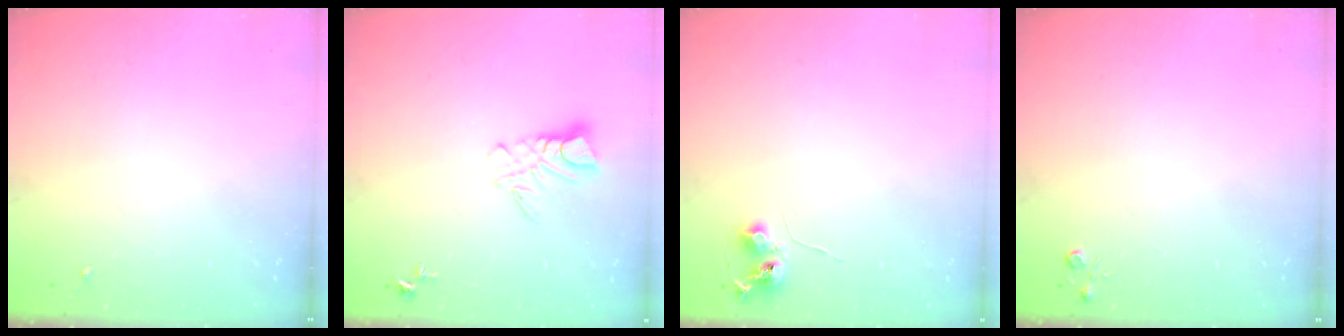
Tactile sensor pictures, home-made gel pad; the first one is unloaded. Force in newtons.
{"total": 6.6, "press": 6.5, "slide": 0.6}
{"total": 6.4, "press": 6.3, "slide": 0.7}
{"total": 3.0, "press": 3.0, "slide": 0.4}